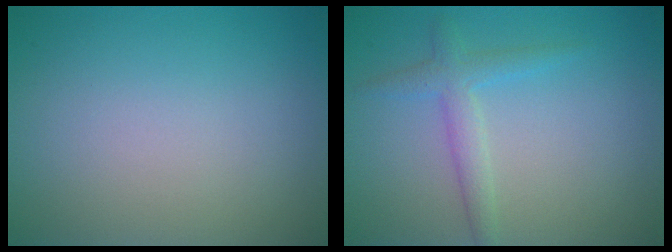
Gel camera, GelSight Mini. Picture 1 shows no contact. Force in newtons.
{"total": 2.3, "press": 2.3, "slide": 0.1}